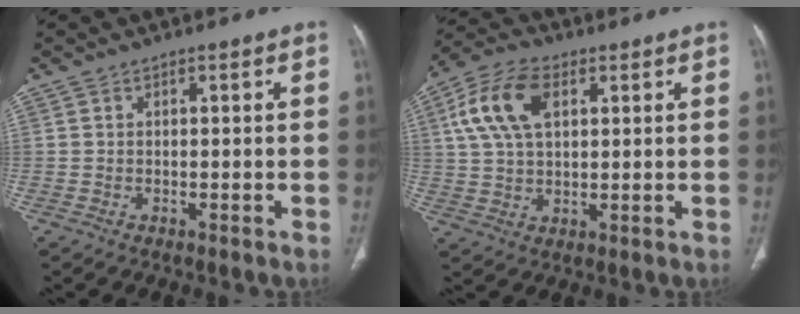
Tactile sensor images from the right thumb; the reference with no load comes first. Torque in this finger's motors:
{"motor_torque": [-0.25, 0.42, 0.51, -0.40, 0.22]}